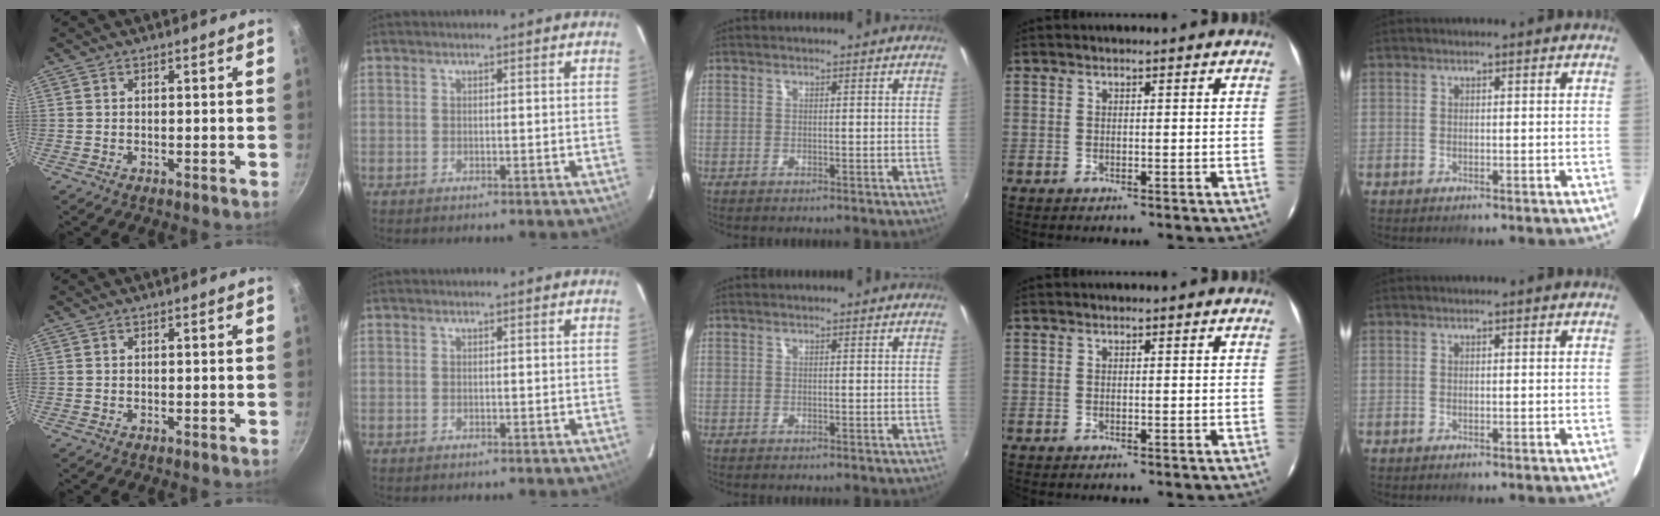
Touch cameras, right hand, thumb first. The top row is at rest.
{}